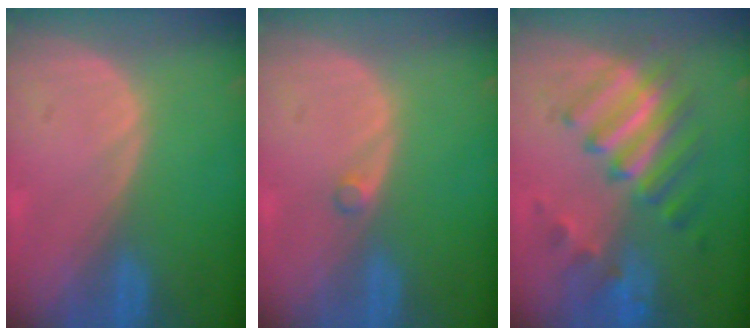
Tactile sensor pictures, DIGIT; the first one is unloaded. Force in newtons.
{"total": 0.9, "press": 0.9, "slide": 0.2}
{"total": 8.2, "press": 8.1, "slide": 1.5}